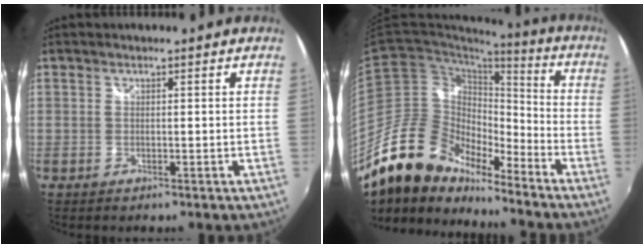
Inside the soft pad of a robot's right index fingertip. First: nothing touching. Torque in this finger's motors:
{"motor_torque": [0.72, -0.75, 0.10, -0.21]}